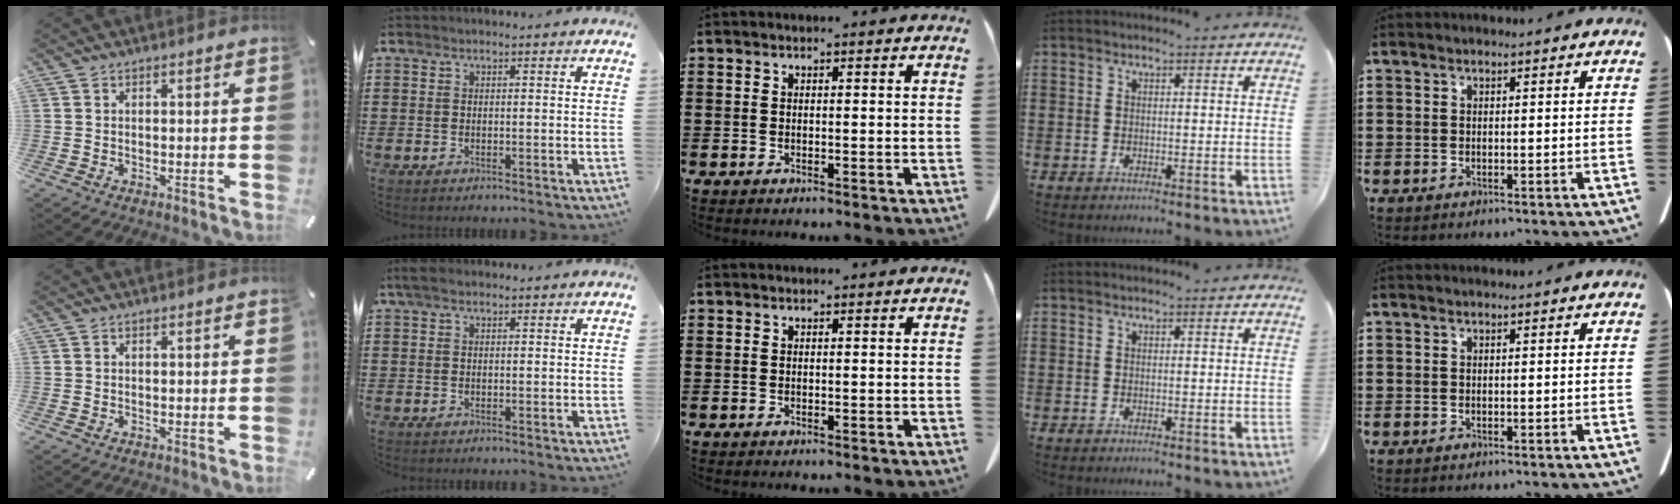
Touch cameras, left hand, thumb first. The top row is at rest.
{"index": {"total": 1.2, "force": [0.4, 0.6, 0.9], "torque": [-0.020, 0.004, 0.007]}}